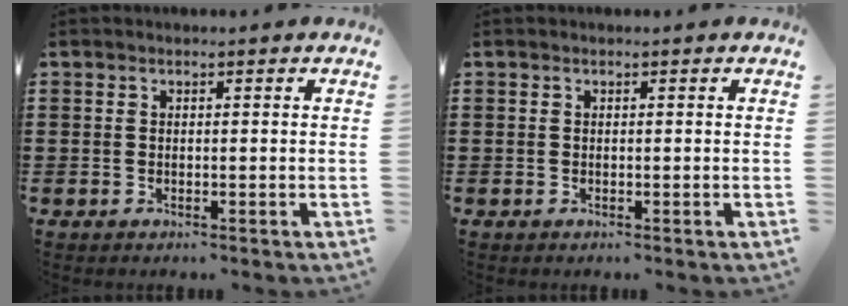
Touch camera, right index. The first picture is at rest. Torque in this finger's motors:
{"motor_torque": [-0.80, 1.34, 0.00, 0.00]}